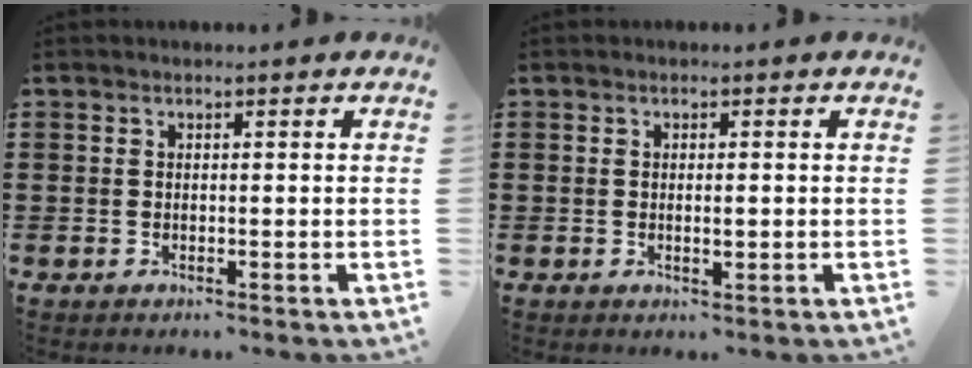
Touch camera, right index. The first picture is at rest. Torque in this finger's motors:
{"motor_torque": [-0.13, 0.56, 0.01, 0.04]}